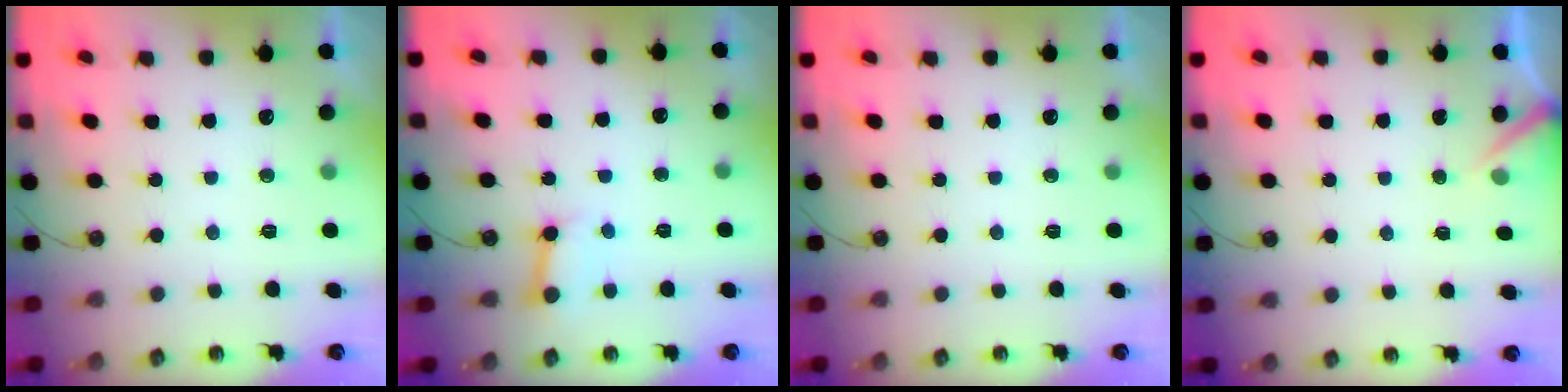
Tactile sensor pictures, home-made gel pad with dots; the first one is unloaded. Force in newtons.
{"total": 3.7, "press": 3.7, "slide": 0.4}
{"total": 0.0}
{"total": 3.7, "press": 3.7, "slide": 0.2}